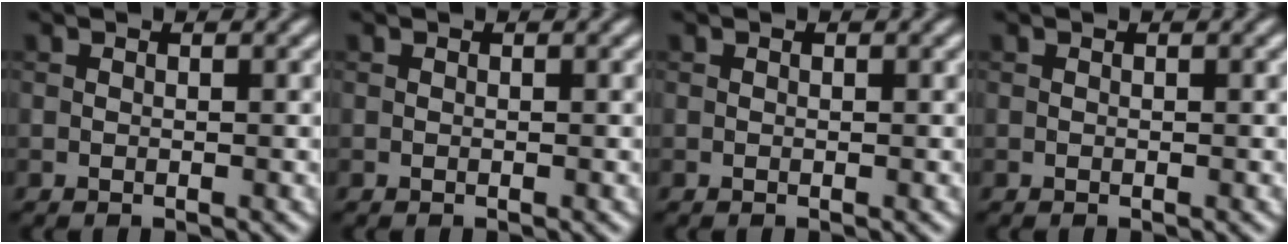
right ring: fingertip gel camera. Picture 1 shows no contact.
{"total": 0.0}
{"total": 0.0}
{"total": 0.0}